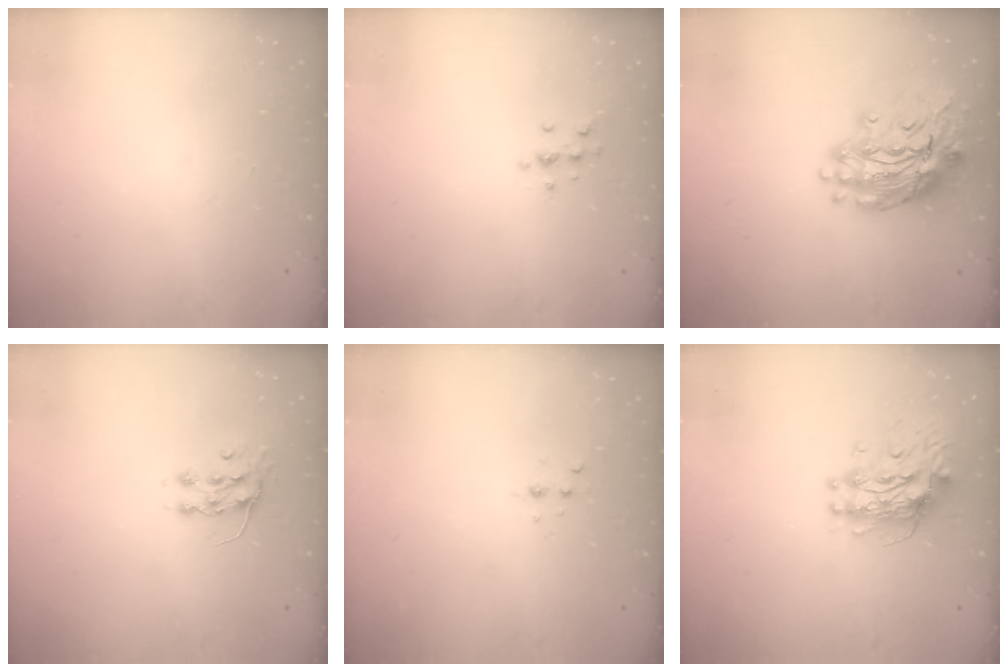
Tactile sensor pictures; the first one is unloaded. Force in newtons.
{"total": 5.6, "press": 5.6, "slide": 0.6}
{"total": 16.6, "press": 16.5, "slide": 1.7}
{"total": 7.6, "press": 7.5, "slide": 0.9}
{"total": 2.8, "press": 2.8, "slide": 0.7}
{"total": 11.0, "press": 10.9, "slide": 1.0}